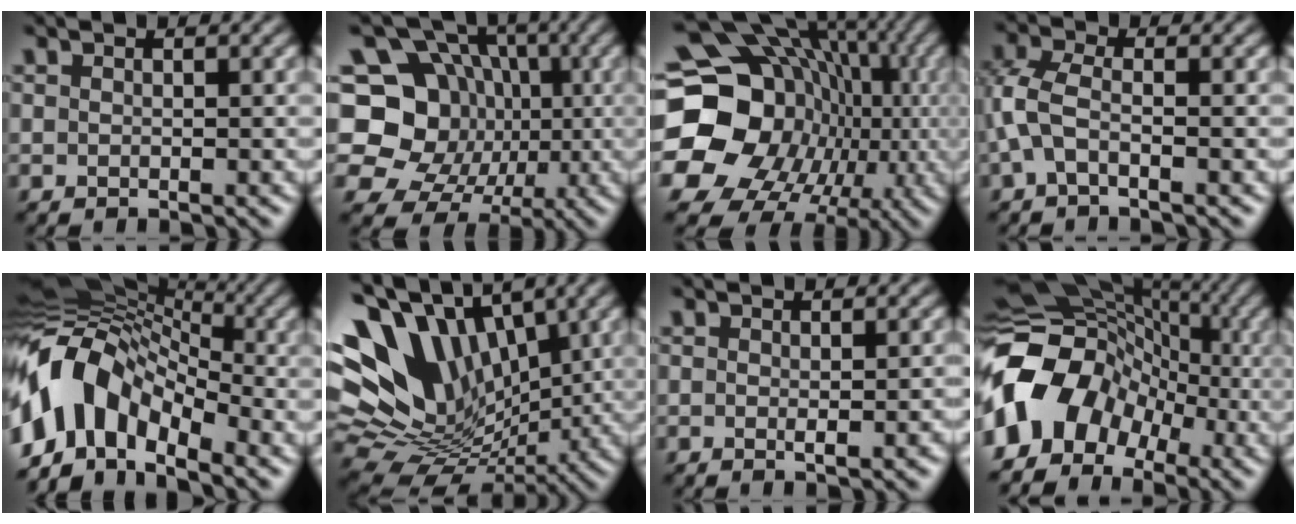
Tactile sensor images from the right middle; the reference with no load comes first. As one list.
[{"total": 9.9, "force": [-0.5, 9.0, 4.1], "torque": [-0.081, -0.003, -0.037]}, {"total": 21.6, "force": [-1.4, 19.5, 9.3], "torque": [-0.162, 0.004, -0.051]}, {"total": 2.7, "force": [-0.8, 1.3, 2.3], "torque": [-0.070, 0.006, -0.022]}, {"total": 10.5, "force": [-4.4, 6.6, 6.9], "torque": [-0.124, 0.017, -0.086]}, {"total": 14.0, "force": [4.4, 9.5, 9.3], "torque": [-0.189, 0.013, 0.089]}, {"total": 1.9, "force": [-0.5, 0.4, 1.7], "torque": [-0.018, 0.000, -0.001]}, {"total": 10.1, "force": [-3.8, 7.9, 5.1], "torque": [-0.093, 0.011, -0.084]}]